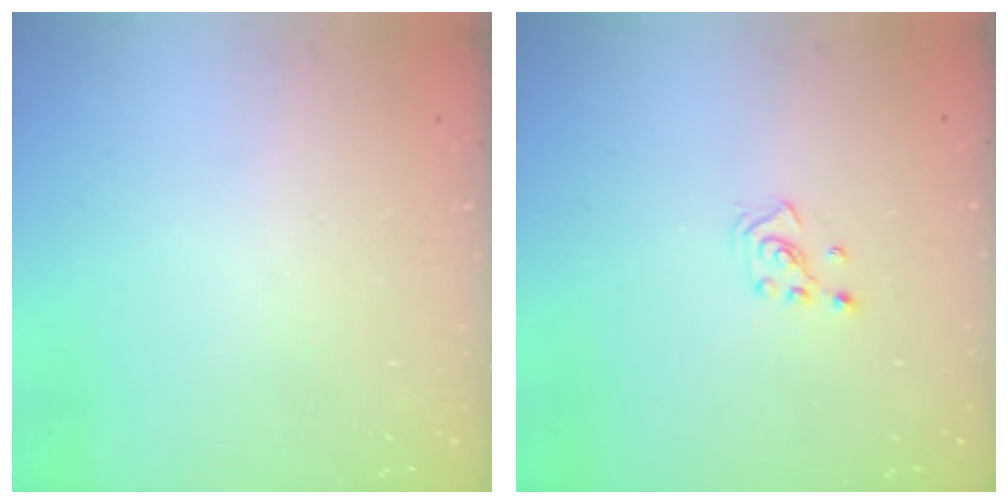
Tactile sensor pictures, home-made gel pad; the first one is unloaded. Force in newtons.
{"total": 2.1, "press": 2.1, "slide": 0.3}